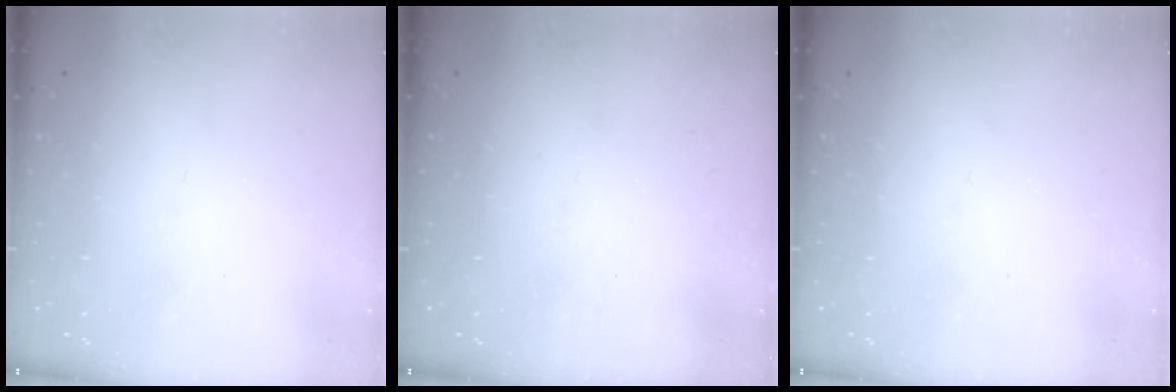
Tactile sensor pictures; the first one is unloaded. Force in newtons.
{"total": 0.0}
{"total": 0.0}